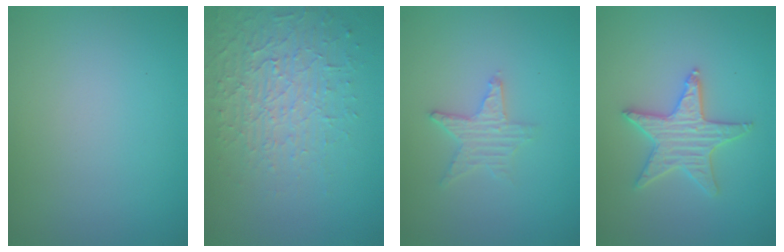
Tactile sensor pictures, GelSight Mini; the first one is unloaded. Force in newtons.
{"total": 3.7, "press": 3.3, "slide": 1.7}
{"total": 2.3, "press": 2.2, "slide": 0.4}
{"total": 3.5, "press": 3.4, "slide": 0.8}